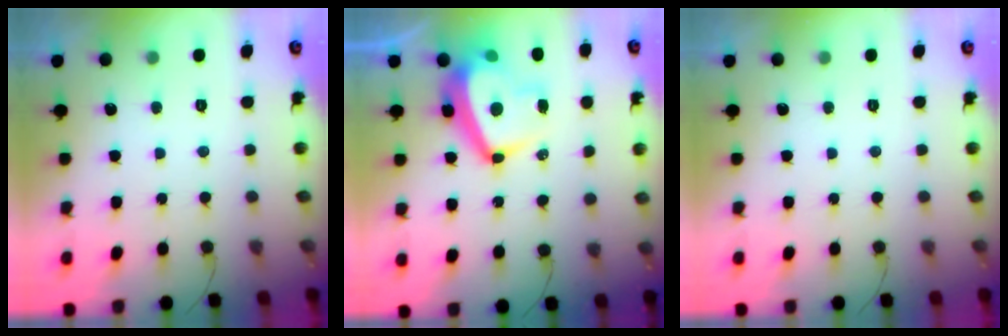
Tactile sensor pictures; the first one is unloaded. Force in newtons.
{"total": 12.9, "press": 12.7, "slide": 2.0}
{"total": 0.0}